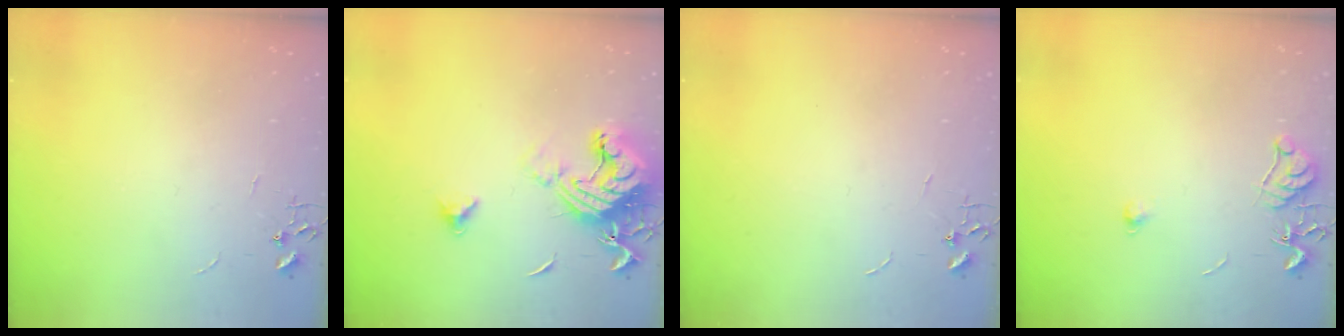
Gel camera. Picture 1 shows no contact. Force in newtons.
{"total": 16.2, "press": 16.1, "slide": 2.0}
{"total": 0.0}
{"total": 7.1, "press": 7.0, "slide": 0.6}